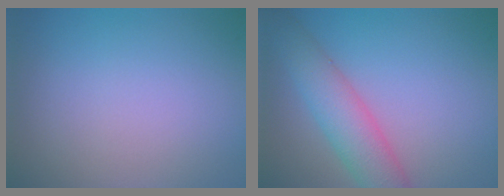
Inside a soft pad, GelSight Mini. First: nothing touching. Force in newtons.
{"total": 5.0, "press": 5.0, "slide": 0.1}